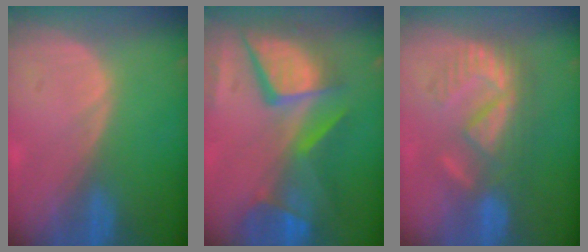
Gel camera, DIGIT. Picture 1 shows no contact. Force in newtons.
{"total": 12.4, "press": 10.1, "slide": 7.1}
{"total": 8.3, "press": 7.8, "slide": 2.8}